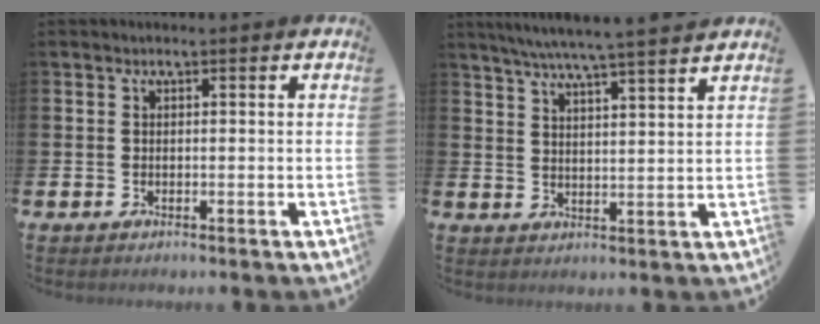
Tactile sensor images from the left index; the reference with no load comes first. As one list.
[{"total": 6.2, "force": [5.8, -0.7, 2.3], "torque": [-0.060, -0.032, 0.100]}]